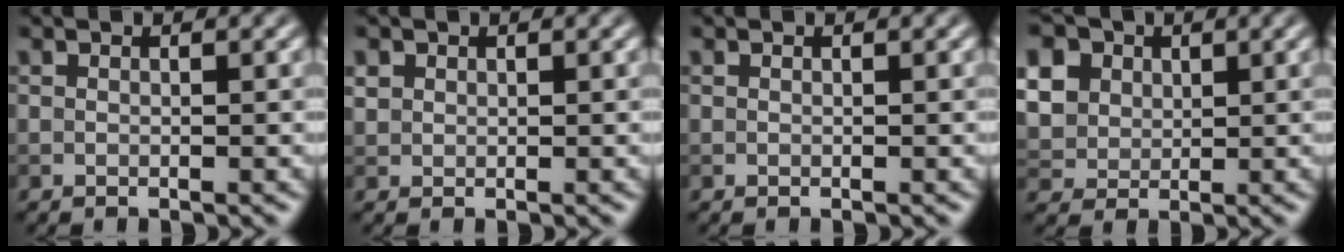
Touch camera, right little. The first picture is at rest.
{"total": 1.0, "force": [0.4, 0.8, 0.2], "torque": [-0.001, -0.001, 0.010]}
{"total": 0.0}
{"total": 10.7, "force": [4.7, 8.3, 5.0], "torque": [-0.127, 0.028, 0.076]}